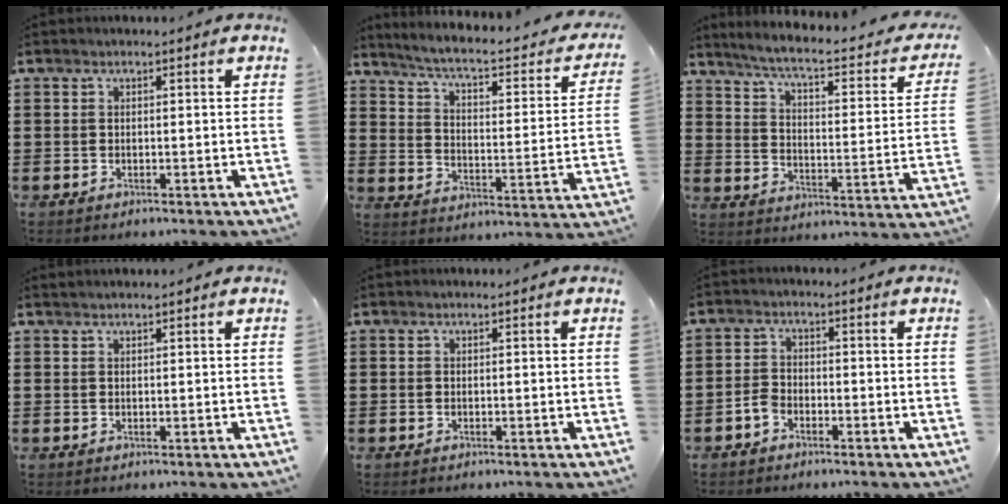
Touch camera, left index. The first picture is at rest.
{"total": 4.3, "force": [3.2, 0.2, 2.9], "torque": [-0.074, -0.031, 0.043]}
{"total": 5.2, "force": [4.0, -0.1, 3.3], "torque": [-0.082, -0.032, 0.059]}
{"total": 0.6, "force": [0.6, 0.0, 0.2], "torque": [-0.005, 0.000, 0.012]}
{"total": 0.0}
{"total": 2.3, "force": [-1.5, 1.2, 1.1], "torque": [-0.038, 0.002, -0.034]}